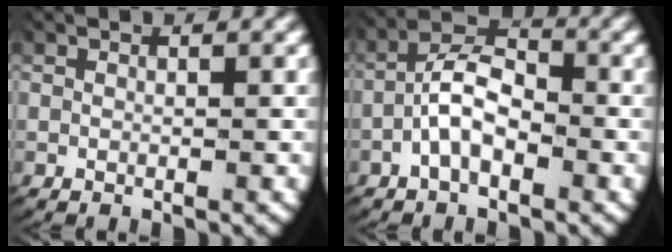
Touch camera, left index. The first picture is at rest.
{"total": 4.5, "force": [-0.9, 2.7, 3.5], "torque": [-0.052, 0.001, -0.024]}